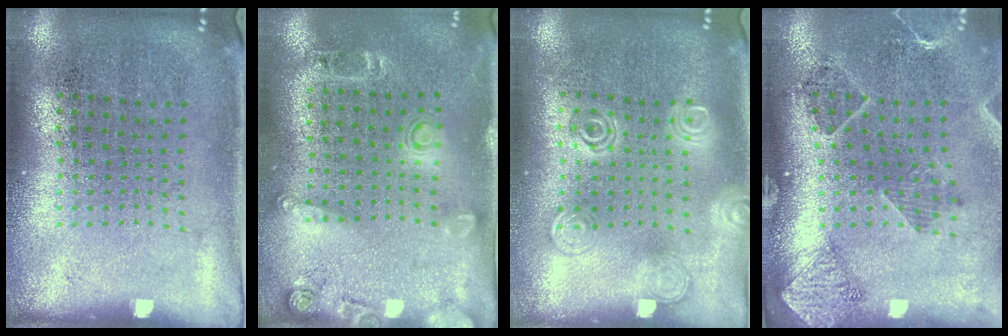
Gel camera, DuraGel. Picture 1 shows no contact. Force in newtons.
{"total": 1.7, "press": 1.2, "slide": 1.2}
{"total": 1.3, "press": 1.3, "slide": 0.1}
{"total": 1.4, "press": 1.4, "slide": 0.1}